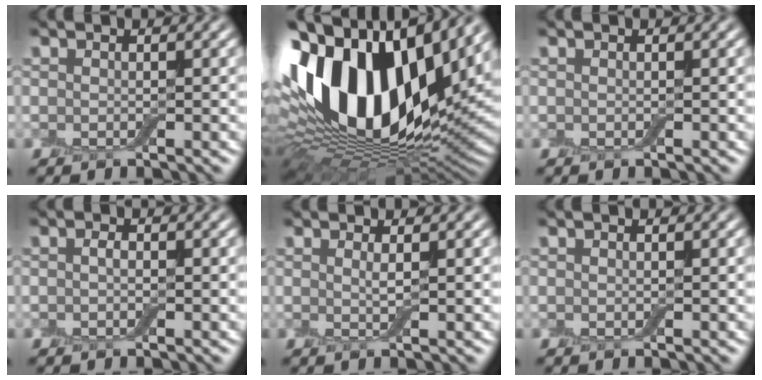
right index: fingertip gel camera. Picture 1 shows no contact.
{"total": 18.1, "force": [3.8, 11.4, 13.6], "torque": [-0.273, 0.028, 0.053]}
{"total": 0.0}
{"total": 0.6, "force": [-0.1, 0.3, 0.5], "torque": [-0.010, 0.002, -0.001]}
{"total": 0.7, "force": [0.4, 0.2, 0.6], "torque": [-0.011, -0.002, 0.005]}
{"total": 0.0}